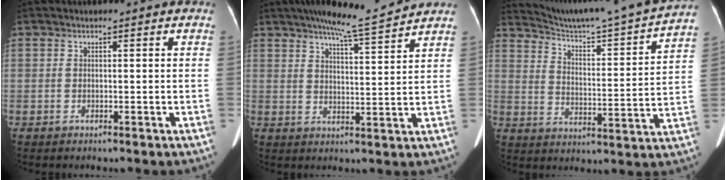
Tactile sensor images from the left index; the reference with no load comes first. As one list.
[{"total": 8.8, "force": [8.0, -0.8, 3.7], "torque": [-0.063, -0.001, 0.120]}, {"total": 19.0, "force": [18.0, -1.6, 6.1], "torque": [-0.109, -0.050, 0.250]}]